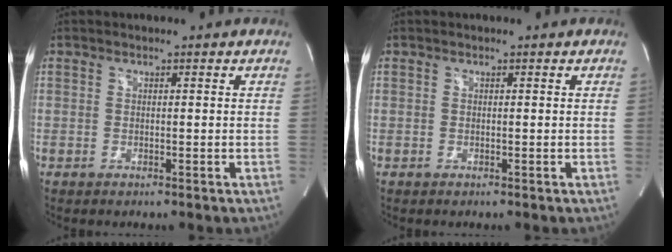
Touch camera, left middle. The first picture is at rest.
{"total": 0.0}